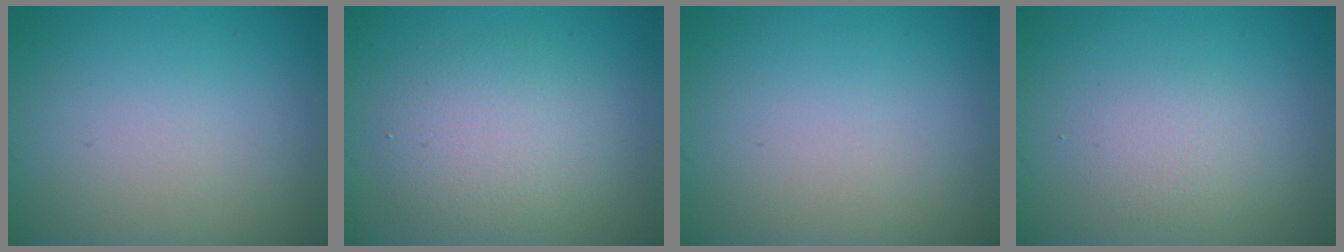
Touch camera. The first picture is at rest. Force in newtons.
{"total": 3.7, "press": 3.7, "slide": 0.4}
{"total": 0.0}
{"total": 1.7, "press": 1.7, "slide": 0.0}